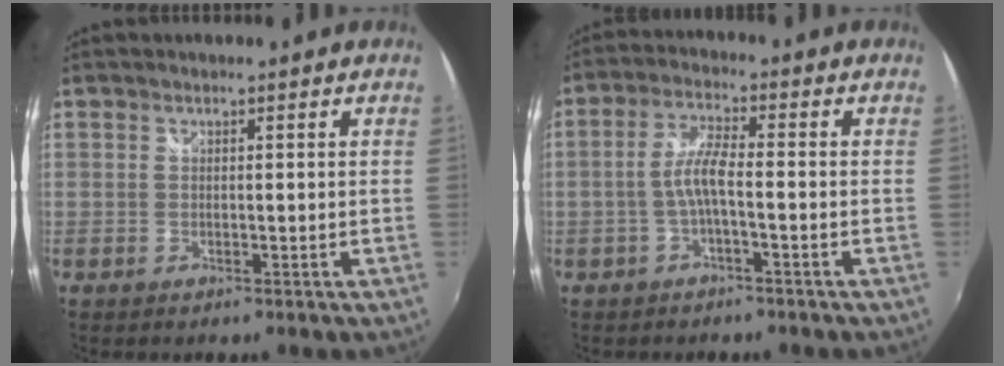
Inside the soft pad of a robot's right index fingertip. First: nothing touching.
{"total": 4.6, "force": [-1.7, 0.6, 4.3], "torque": [-0.093, 0.009, -0.031]}